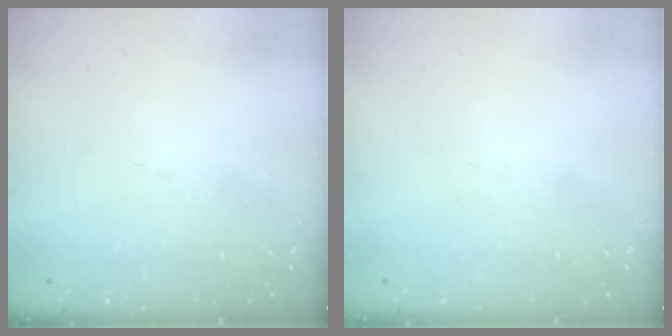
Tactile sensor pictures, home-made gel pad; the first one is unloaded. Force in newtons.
{"total": 1.6, "press": 1.6, "slide": 0.1}